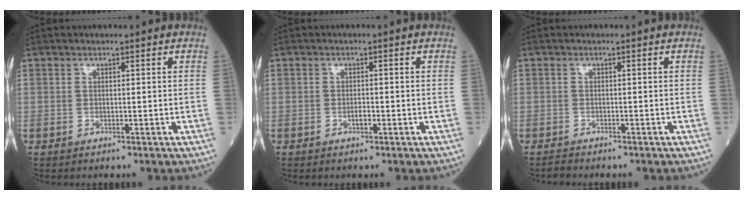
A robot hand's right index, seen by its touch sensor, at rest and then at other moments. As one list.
[{"total": 1.0, "force": [-0.4, 0.3, 0.9], "torque": [-0.018, 0.001, -0.005]}, {"total": 0.8, "force": [-0.8, 0.1, -0.2], "torque": [-0.001, -0.003, -0.016]}]